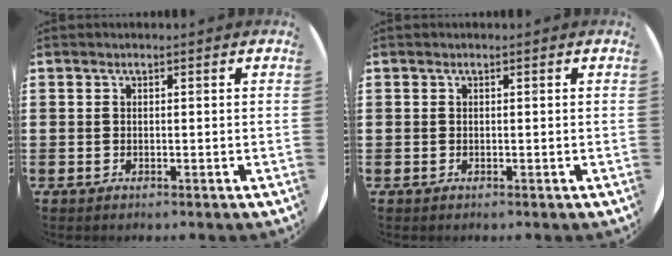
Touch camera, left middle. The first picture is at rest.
{"total": 0.0}